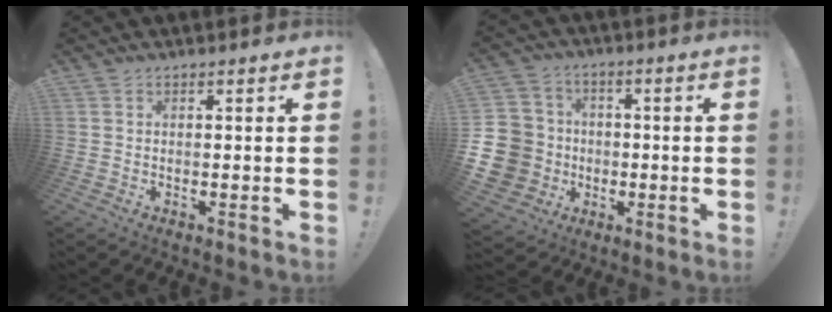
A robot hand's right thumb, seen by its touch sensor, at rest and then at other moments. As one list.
[{"total": 14.4, "force": [-3.1, 13.3, 4.8], "torque": [-0.105, 0.032, -0.035]}]